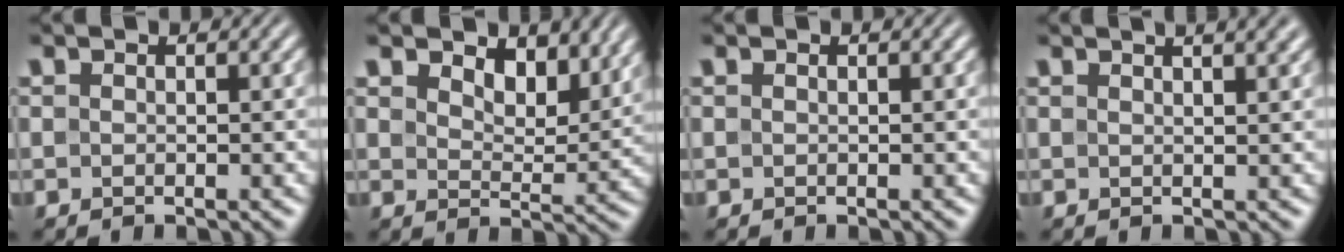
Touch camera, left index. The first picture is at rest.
{"total": 4.8, "force": [3.4, 2.3, 2.4], "torque": [-0.045, -0.009, 0.046]}
{"total": 0.0}
{"total": 5.9, "force": [3.7, 2.6, 3.8], "torque": [-0.018, 0.044, 0.013]}